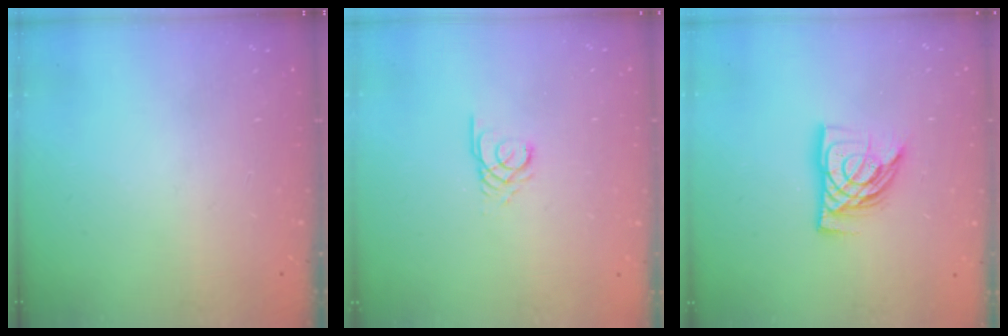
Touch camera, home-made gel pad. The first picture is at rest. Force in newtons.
{"total": 2.7, "press": 2.7, "slide": 0.3}
{"total": 11.3, "press": 11.3, "slide": 1.3}